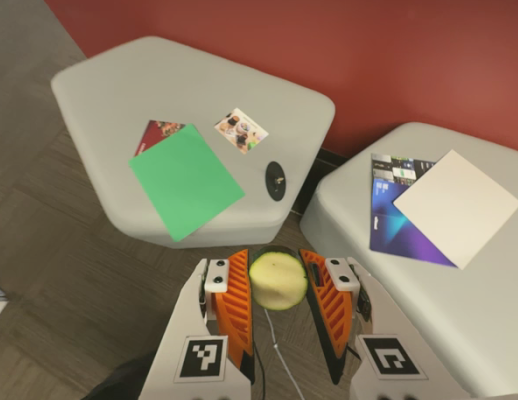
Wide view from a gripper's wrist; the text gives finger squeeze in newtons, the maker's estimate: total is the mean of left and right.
{"total": 11.4, "left": 11.4, "right": 11.5}